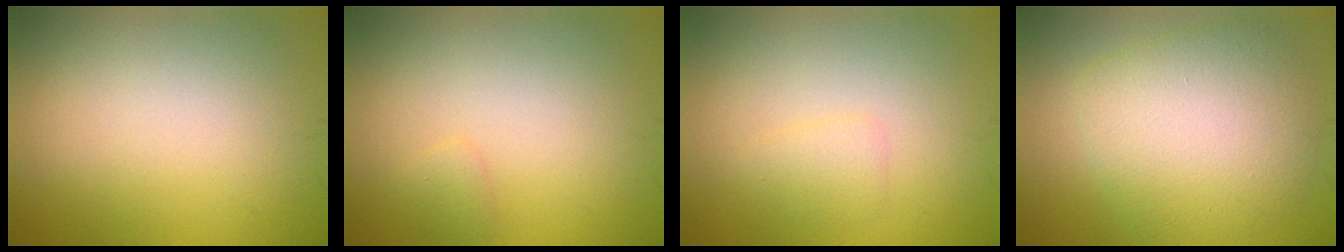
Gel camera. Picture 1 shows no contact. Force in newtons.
{"total": 0.8, "press": 0.8, "slide": 0.1}
{"total": 1.2, "press": 1.2, "slide": 0.1}
{"total": 7.0, "press": 7.0, "slide": 0.2}